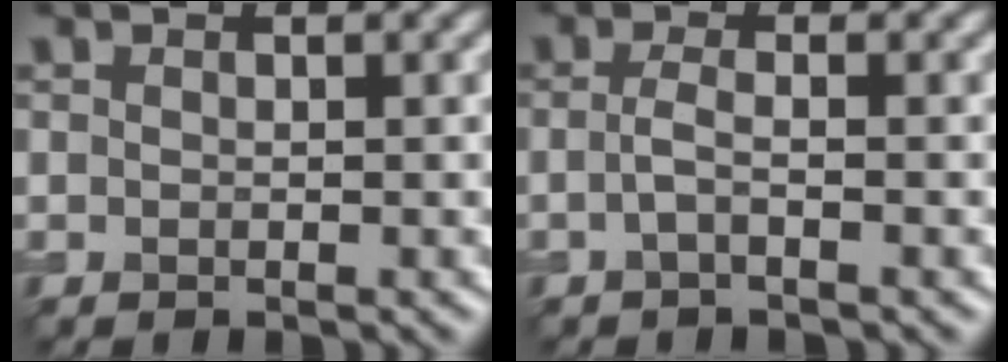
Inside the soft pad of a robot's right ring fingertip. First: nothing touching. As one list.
[{"total": 1.5, "force": [-0.4, 0.3, 1.4], "torque": [-0.031, -0.002, -0.013]}]